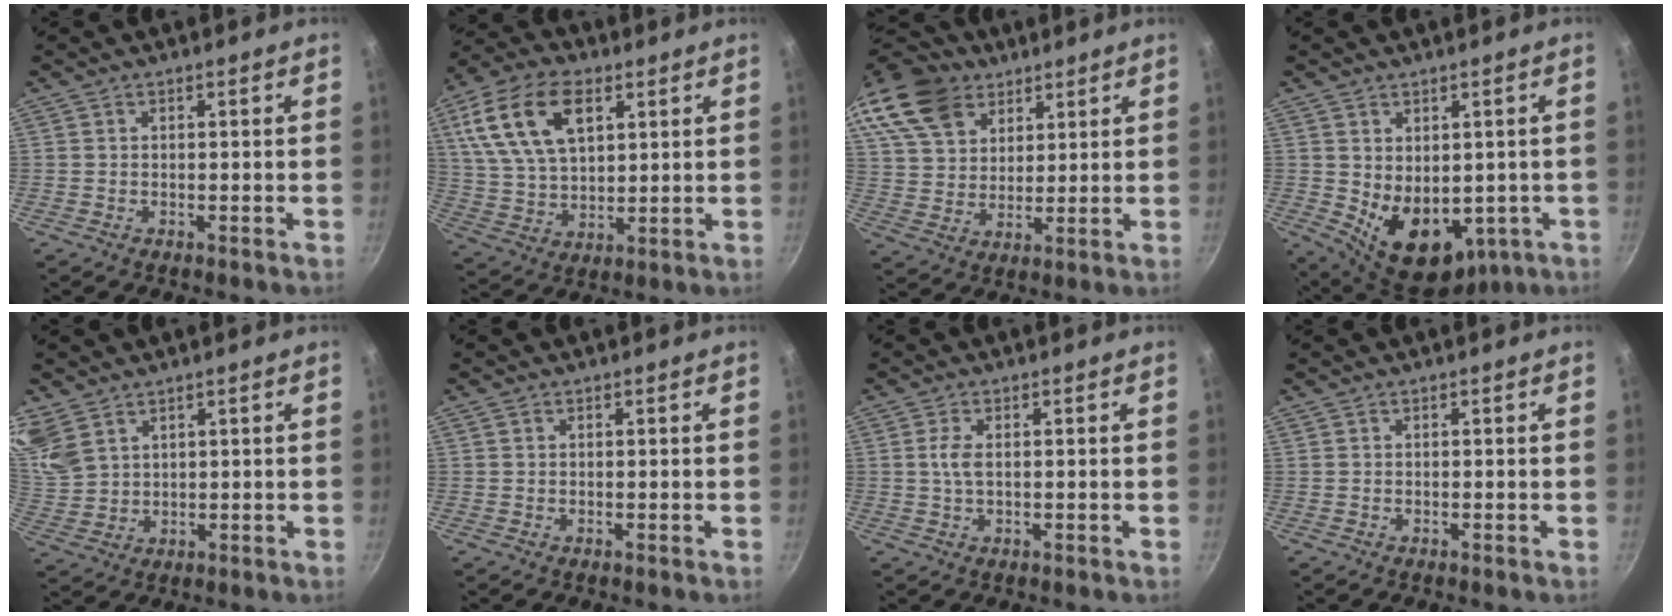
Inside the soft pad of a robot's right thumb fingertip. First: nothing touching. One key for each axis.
{"total": 17.4, "fx": 6.5, "fy": 10.3, "fz": 12.5, "tx": -0.226, "ty": -0.008, "tz": 0.124}
{"total": 18.4, "fx": 12.1, "fy": 12.1, "fz": 6.9, "tx": -0.134, "ty": -0.014, "tz": 0.230}
{"total": 13.3, "fx": -1.5, "fy": 9.3, "fz": 9.4, "tx": -0.115, "ty": -0.017, "tz": 0.011}
{"total": 8.9, "fx": 6.0, "fy": 5.4, "fz": 3.8, "tx": -0.068, "ty": -0.015, "tz": 0.134}
{"total": 0.5, "fx": 0.2, "fy": 0.4, "fz": 0.2, "tx": -0.003, "ty": 0.001, "tz": 0.002}
{"total": 2.7, "fx": 0.4, "fy": 1.3, "fz": 2.4, "tx": -0.052, "ty": 0.002, "tz": 0.008}
{"total": 0.0}